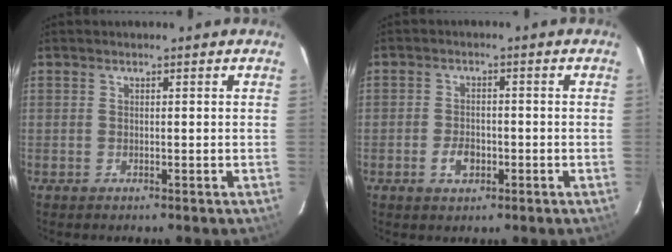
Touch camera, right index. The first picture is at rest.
{"total": 3.9, "force": [-1.6, 2.5, 2.4], "torque": [-0.049, 0.001, -0.025]}